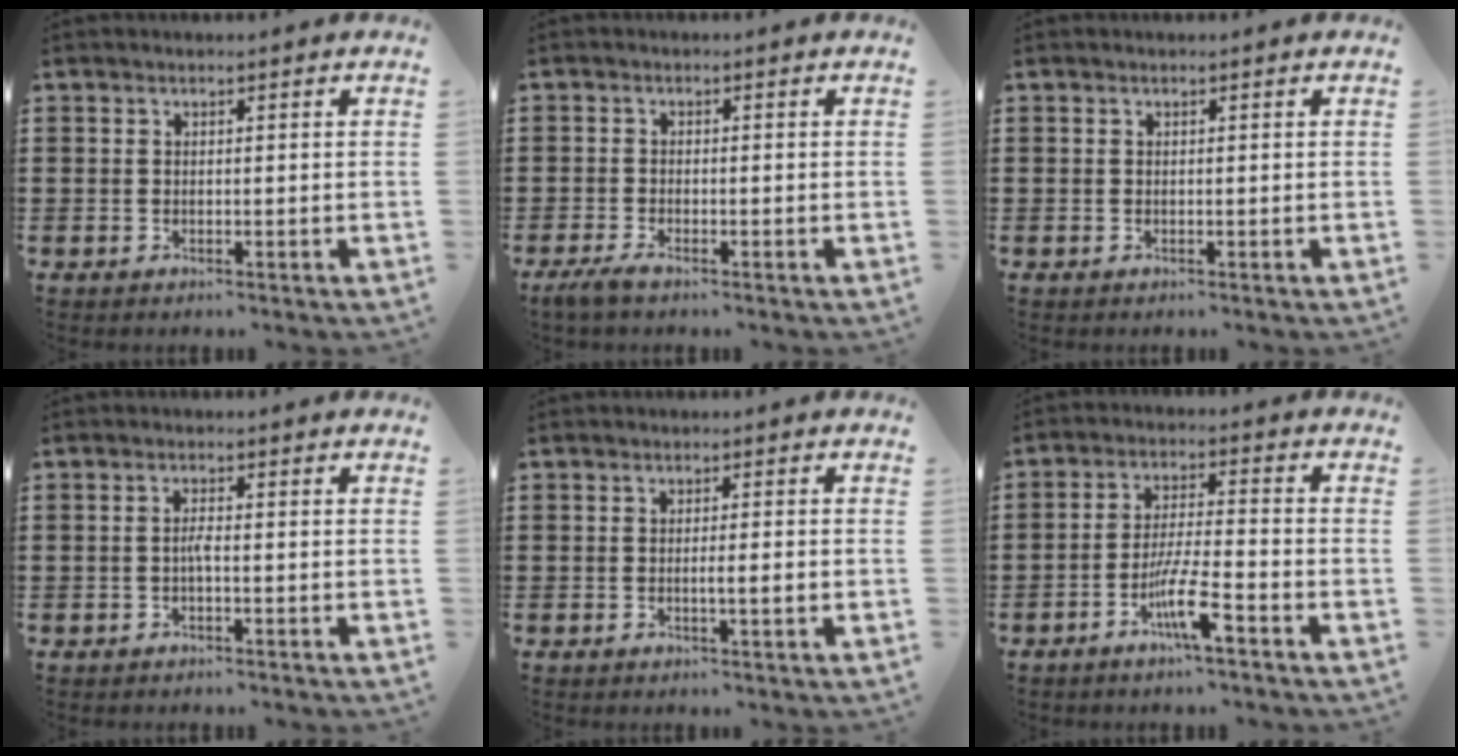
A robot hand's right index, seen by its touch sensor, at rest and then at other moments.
{"total": 2.0, "force": [-1.4, 0.2, 1.4], "torque": [-0.037, -0.007, -0.031]}
{"total": 0.0}
{"total": 1.7, "force": [-0.5, 0.1, 1.6], "torque": [-0.033, 0.000, -0.009]}
{"total": 2.4, "force": [-0.5, -0.1, 2.3], "torque": [-0.038, -0.005, -0.011]}
{"total": 7.3, "force": [-4.0, 0.7, 6.1], "torque": [-0.125, -0.009, -0.075]}